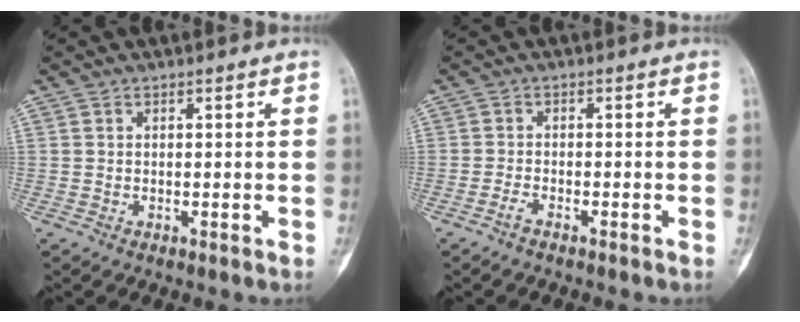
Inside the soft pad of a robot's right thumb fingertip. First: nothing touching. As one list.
[{"total": 1.5, "force": [-1.3, 0.4, 0.8], "torque": [-0.025, 0.007, -0.025]}]